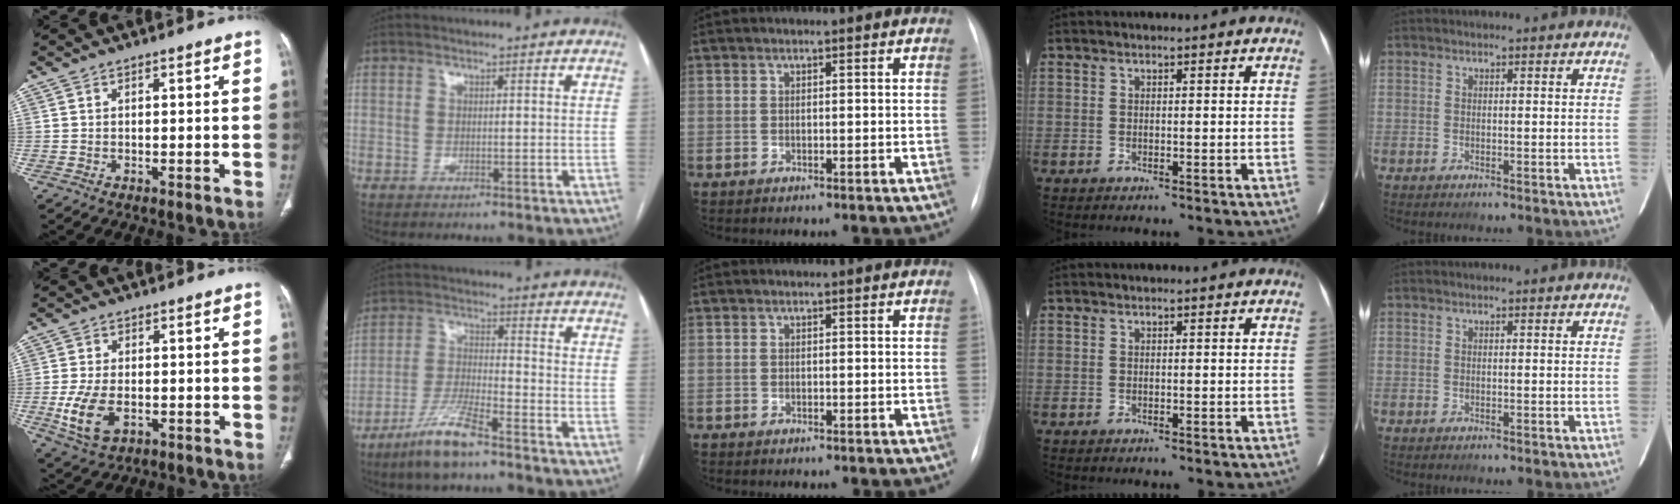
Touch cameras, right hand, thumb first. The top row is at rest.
{"thumb": {"total": 8.6, "force": [-2.2, 5.1, 6.6], "torque": [-0.137, -0.001, -0.031]}, "index": {"total": 8.8, "force": [-6.4, 0.9, 6.0], "torque": [-0.126, -0.017, -0.124]}}